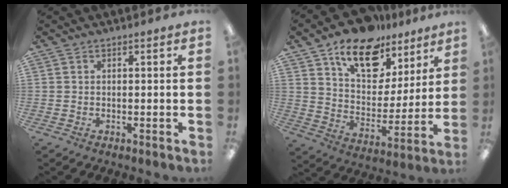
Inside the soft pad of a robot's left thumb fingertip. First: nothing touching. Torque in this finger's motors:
{"motor_torque": [0.58, 0.75, 1.40, -1.38, 0.15]}